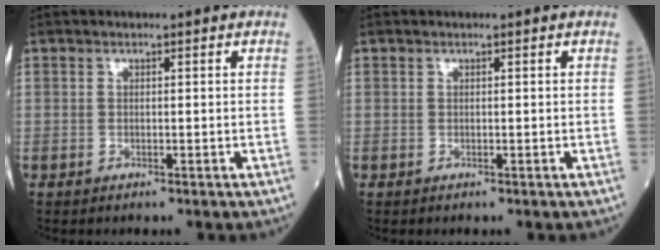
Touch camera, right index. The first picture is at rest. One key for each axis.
{"total": 0.0}